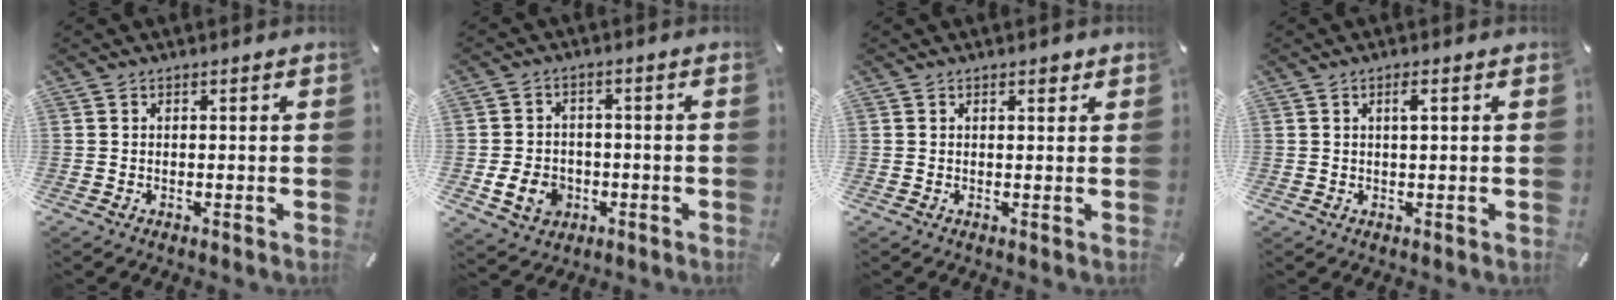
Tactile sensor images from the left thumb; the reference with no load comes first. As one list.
[{"total": 8.1, "force": [-2.3, 6.6, 4.1], "torque": [-0.086, 0.012, -0.040]}, {"total": 1.5, "force": [0.9, 0.8, 0.8], "torque": [-0.001, -0.004, 0.013]}, {"total": 2.2, "force": [0.7, 0.3, 2.1], "torque": [-0.042, 0.002, 0.010]}]